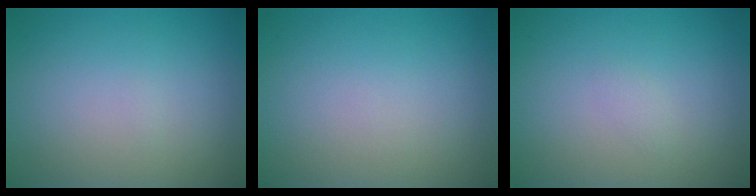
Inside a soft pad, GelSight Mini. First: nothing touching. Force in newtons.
{"total": 0.0}
{"total": 0.6, "press": 0.6, "slide": 0.0}